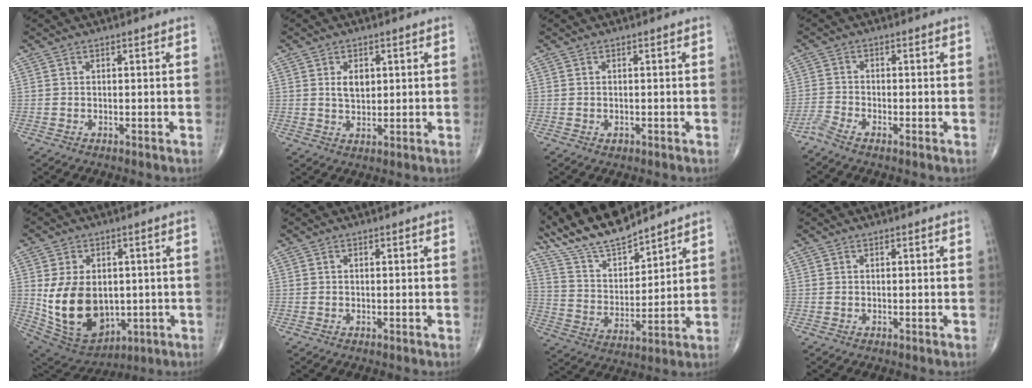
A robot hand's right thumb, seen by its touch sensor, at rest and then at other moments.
{"total": 3.9, "force": [1.1, 2.5, 2.8], "torque": [-0.034, -0.008, 0.021]}
{"total": 0.8, "force": [-0.3, 0.6, 0.4], "torque": [-0.003, 0.000, -0.001]}
{"total": 2.3, "force": [-2.0, 0.4, 1.1], "torque": [-0.034, 0.007, -0.048]}
{"total": 16.4, "force": [-0.5, 11.6, 11.6], "torque": [-0.182, -0.006, 0.029]}
{"total": 0.0}
{"total": 13.2, "force": [12.1, 2.5, 4.5], "torque": [-0.071, -0.056, 0.239]}
{"total": 0.0}